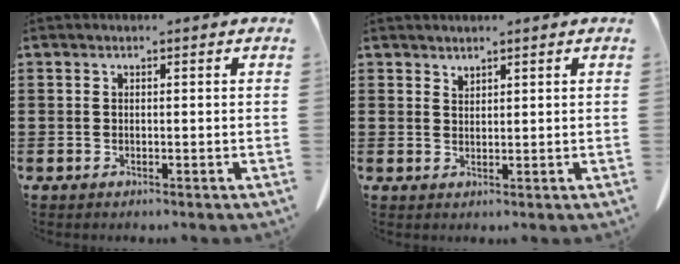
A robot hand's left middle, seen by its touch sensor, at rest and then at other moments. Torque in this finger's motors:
{"motor_torque": [-1.03, 1.11, -0.35, -0.10]}